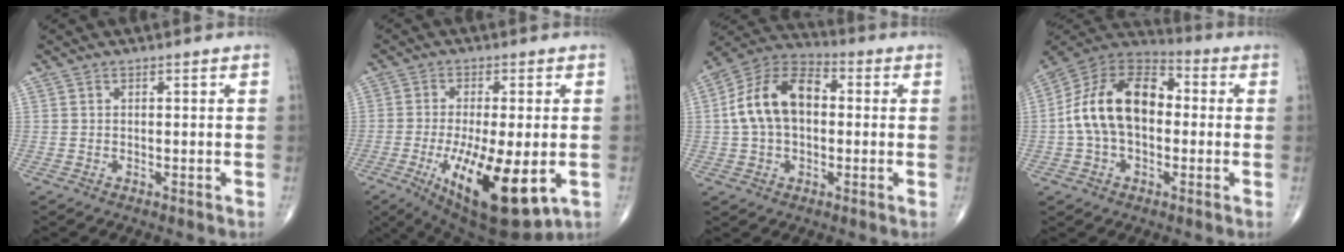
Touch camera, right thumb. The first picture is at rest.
{"total": 17.4, "force": [-4.8, 5.7, 15.7], "torque": [-0.263, -0.024, -0.059]}
{"total": 14.1, "force": [1.1, 9.0, 10.9], "torque": [-0.192, 0.033, 0.007]}
{"total": 17.0, "force": [0.1, 10.8, 13.1], "torque": [-0.224, 0.041, -0.010]}